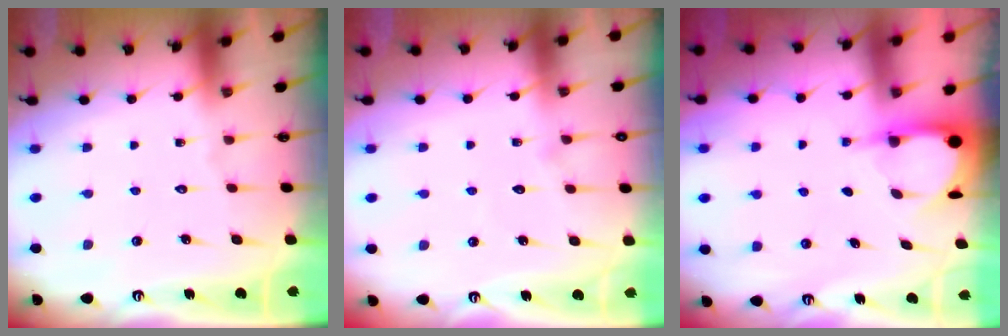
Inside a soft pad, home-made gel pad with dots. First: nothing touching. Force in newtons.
{"total": 7.4, "press": 7.4, "slide": 0.6}
{"total": 3.9, "press": 3.9, "slide": 0.4}